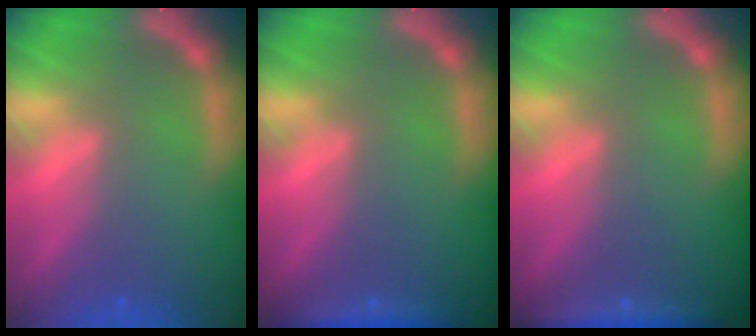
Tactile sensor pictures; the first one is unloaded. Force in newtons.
{"total": 1.9}
{"total": 3.0}